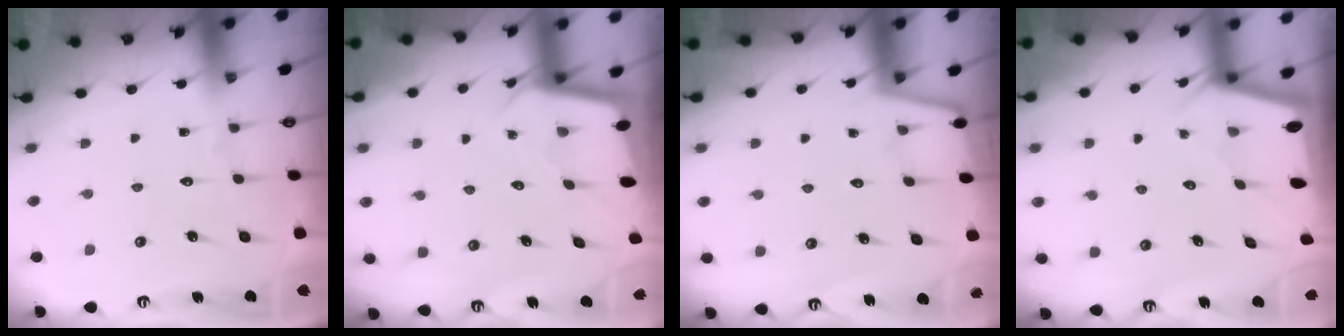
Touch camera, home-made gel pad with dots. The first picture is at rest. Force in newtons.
{"total": 1.9, "press": 1.9, "slide": 0.0}
{"total": 1.7, "press": 1.7, "slide": 0.1}
{"total": 1.9, "press": 1.9, "slide": 0.2}